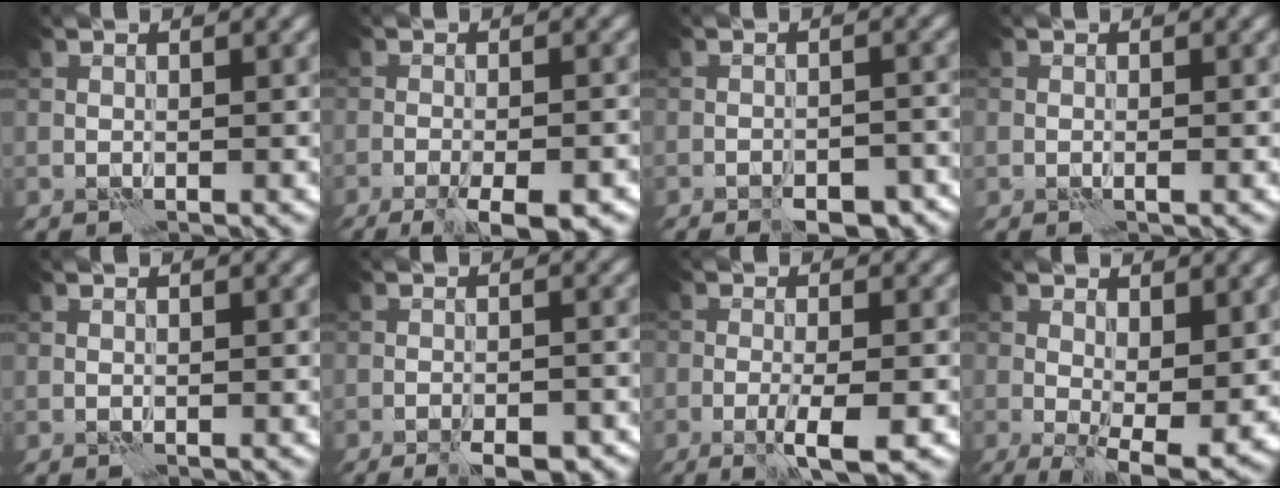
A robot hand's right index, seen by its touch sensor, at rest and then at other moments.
{"total": 8.0, "force": [-5.6, 2.1, 5.3], "torque": [-0.069, -0.015, -0.071]}
{"total": 7.0, "force": [-5.7, 2.8, 3.1], "torque": [-0.019, 0.003, -0.068]}
{"total": 0.5, "force": [-0.2, 0.3, 0.4], "torque": [-0.007, -0.002, -0.005]}
{"total": 0.0}
{"total": 6.8, "force": [-5.4, 2.1, 3.6], "torque": [-0.037, 0.001, -0.067]}
{"total": 3.6, "force": [-1.9, 0.5, 3.0], "torque": [-0.055, -0.003, -0.035]}
{"total": 7.1, "force": [-1.0, 3.0, 6.4], "torque": [-0.100, -0.016, -0.007]}